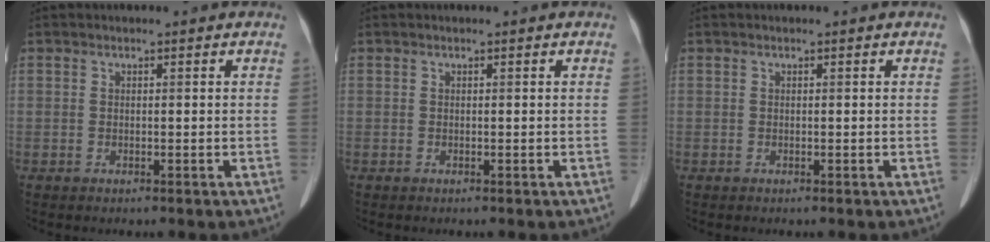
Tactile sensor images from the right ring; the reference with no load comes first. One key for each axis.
{"total": 0.0}
{"total": 0.0}